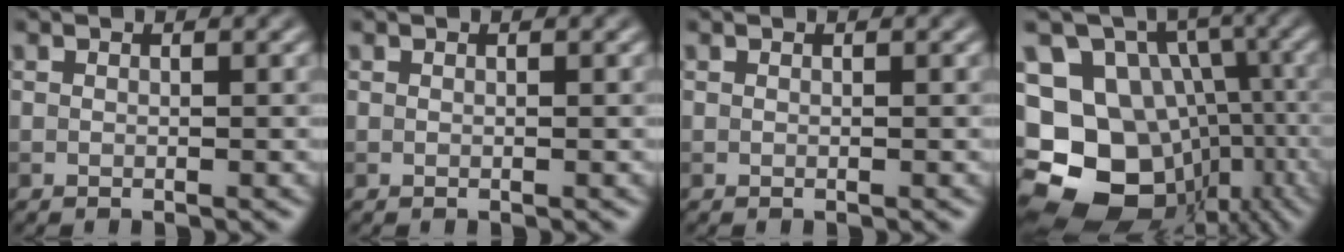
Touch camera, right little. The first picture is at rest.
{"total": 0.0}
{"total": 0.0}
{"total": 21.4, "force": [-7.0, 18.2, 9.0], "torque": [-0.179, -0.018, -0.094]}